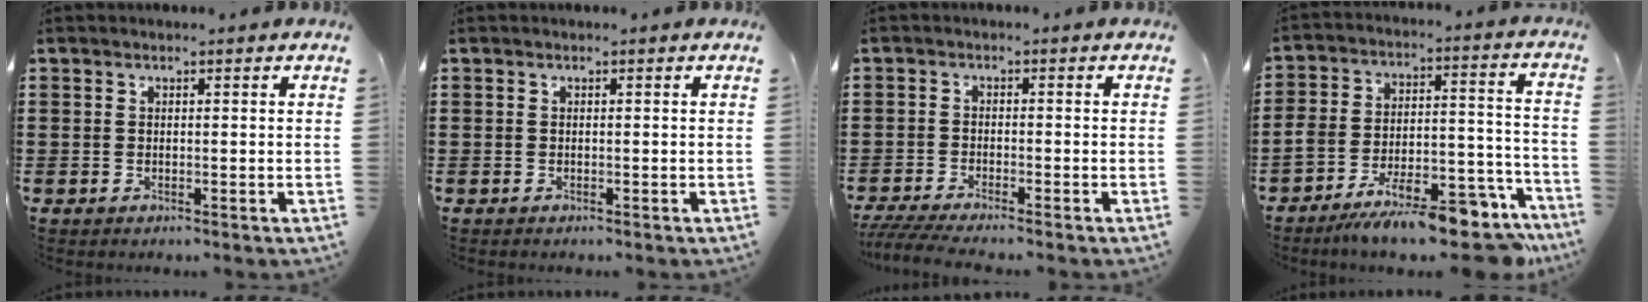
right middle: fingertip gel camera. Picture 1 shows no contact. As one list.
[{"total": 0.0}, {"total": 3.1, "force": [-2.8, 0.0, 1.3], "torque": [-0.037, -0.013, -0.059]}, {"total": 14.2, "force": [-12.2, 2.8, 6.5], "torque": [-0.086, 0.059, -0.219]}]